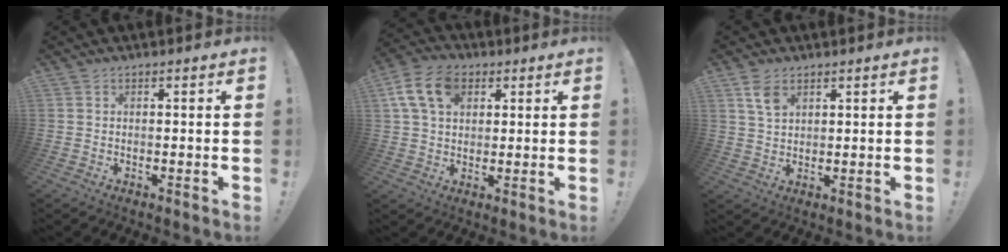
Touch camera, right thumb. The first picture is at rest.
{"total": 12.5, "force": [4.8, 8.6, 7.7], "torque": [-0.137, -0.002, 0.094]}
{"total": 5.0, "force": [2.8, 2.7, 3.2], "torque": [-0.054, -0.011, 0.052]}